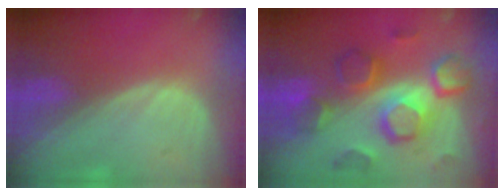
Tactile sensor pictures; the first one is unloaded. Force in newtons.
{"total": 11.2, "press": 11.2, "slide": 0.9}